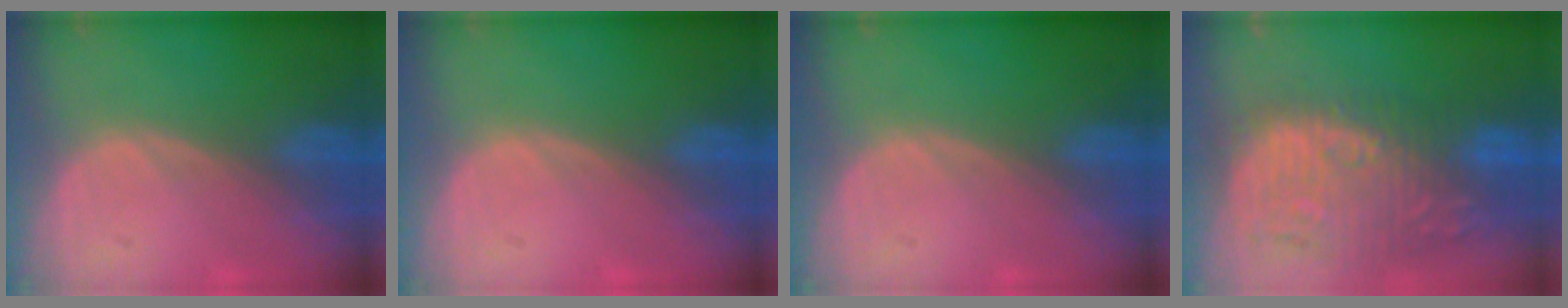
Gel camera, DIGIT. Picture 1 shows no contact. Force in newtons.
{"total": 0.0}
{"total": 0.0}
{"total": 12.8, "press": 11.7, "slide": 5.4}